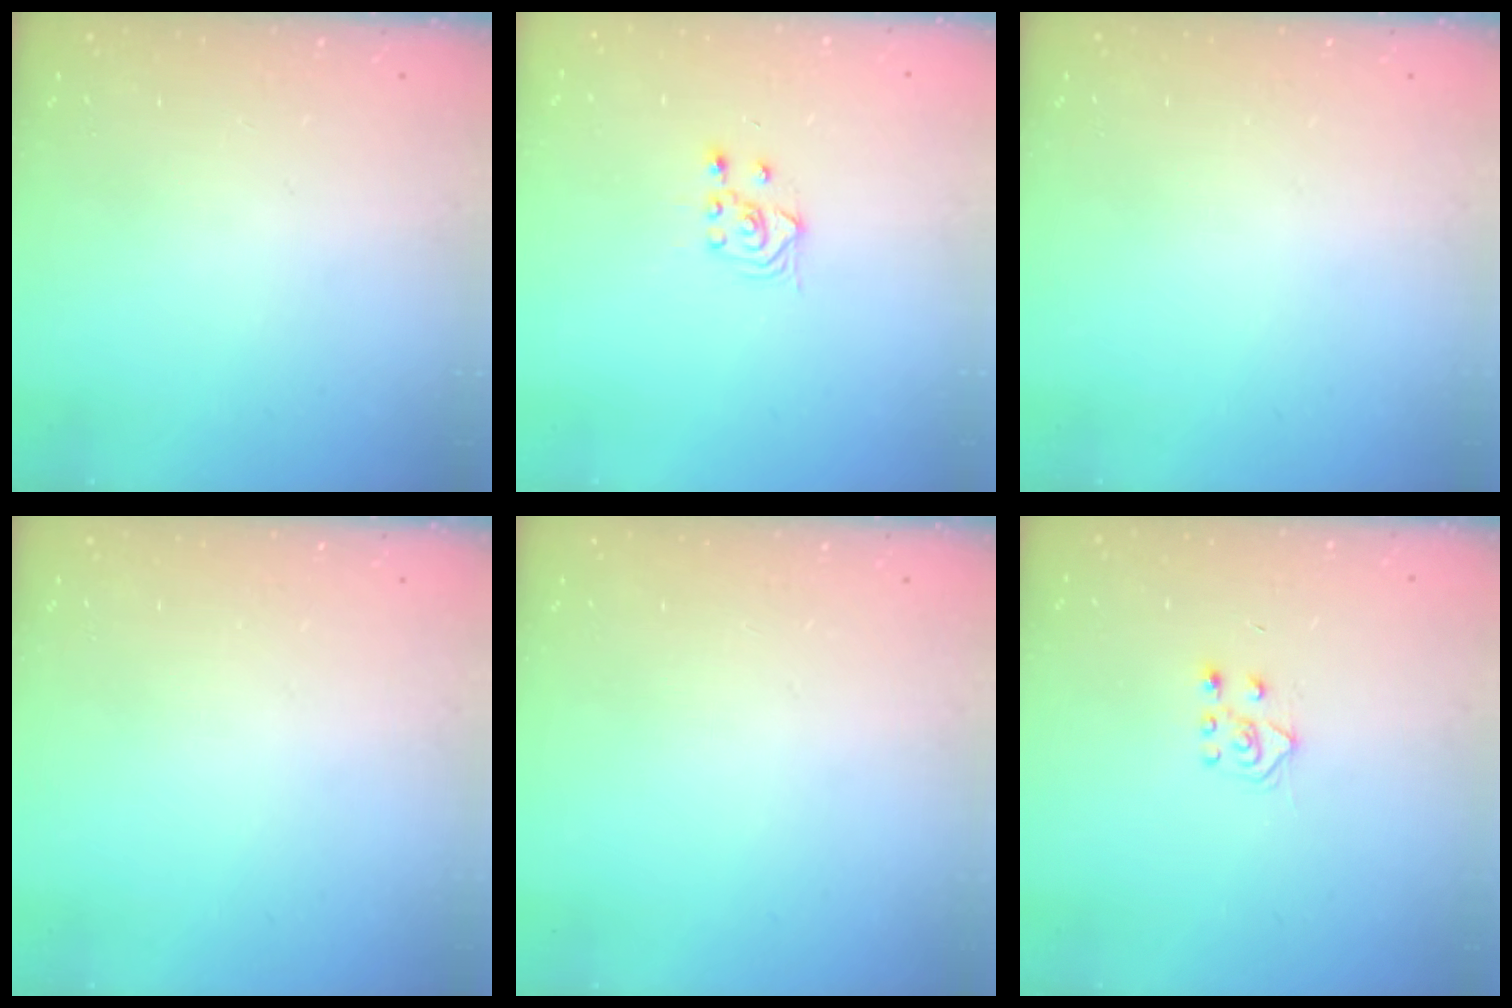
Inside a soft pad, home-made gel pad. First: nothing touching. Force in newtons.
{"total": 3.3, "press": 2.9, "slide": 1.5}
{"total": 0.0}
{"total": 0.0}
{"total": 0.0}
{"total": 6.1, "press": 6.1, "slide": 0.5}